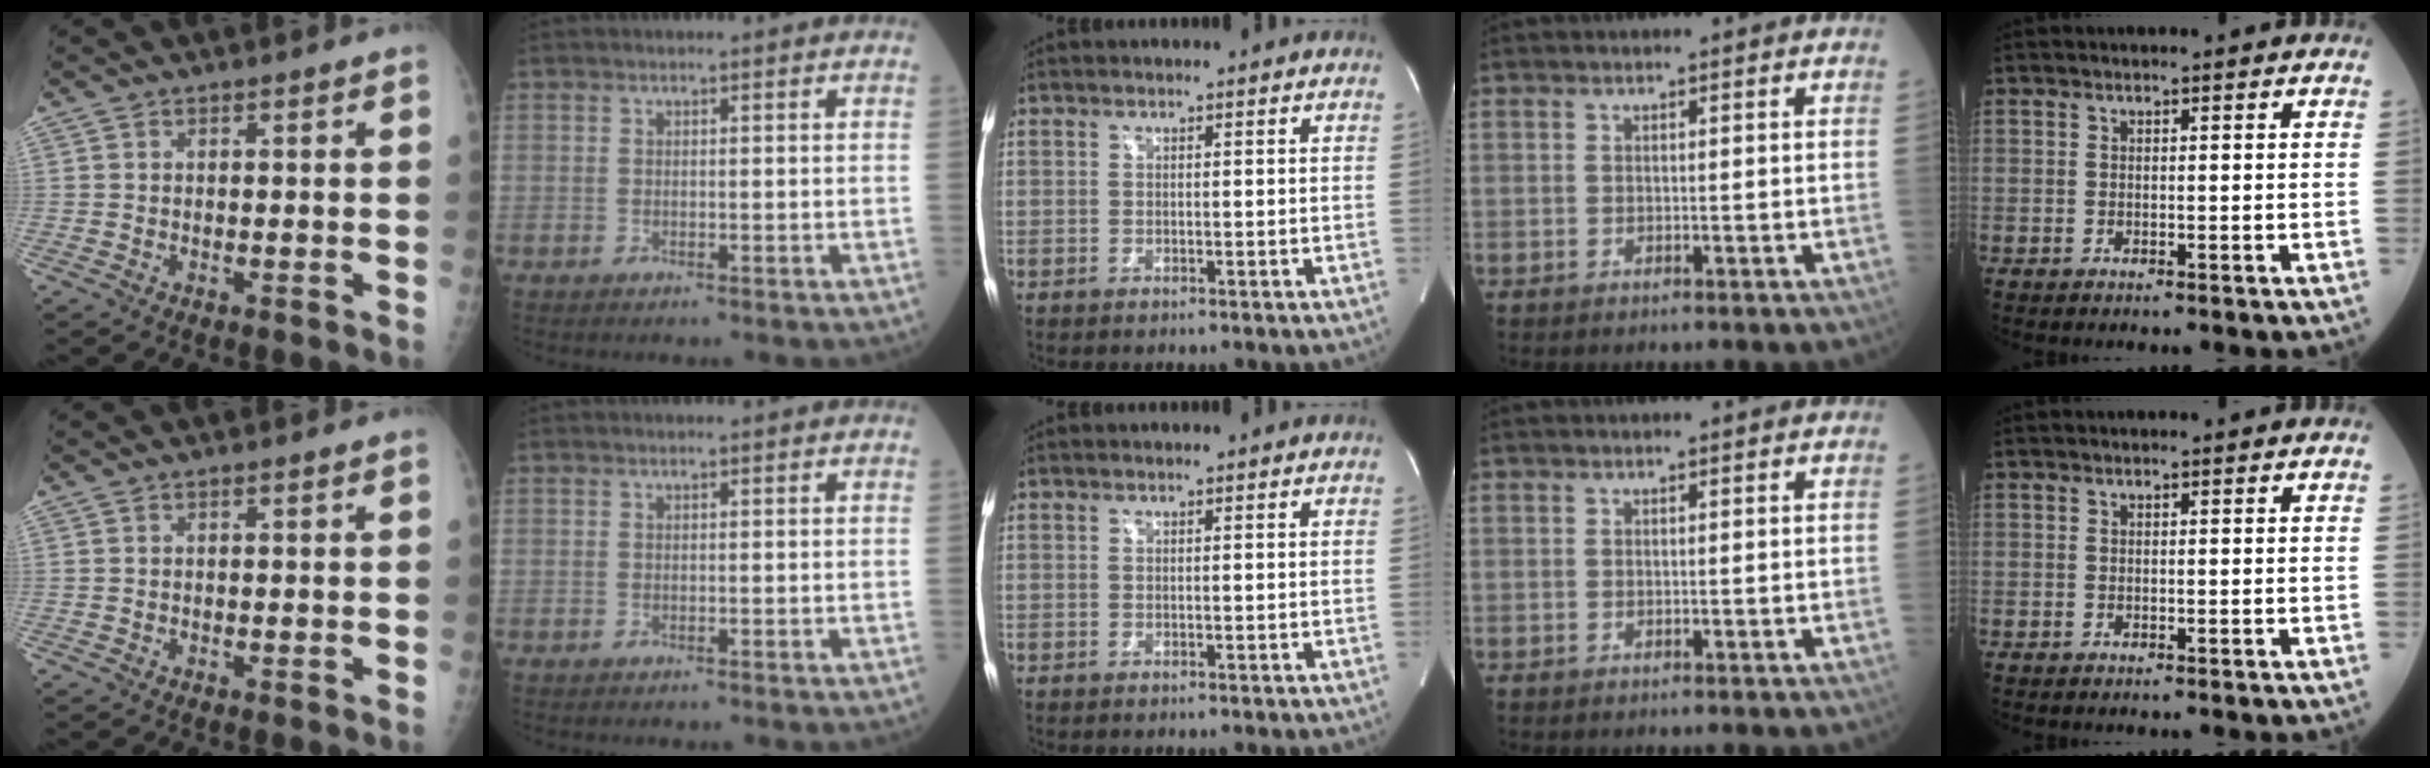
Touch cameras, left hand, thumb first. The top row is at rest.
{}